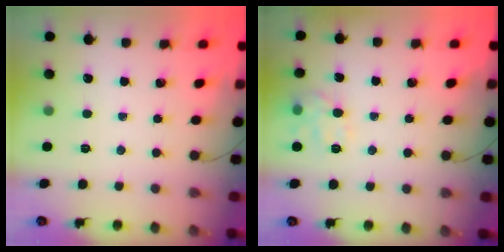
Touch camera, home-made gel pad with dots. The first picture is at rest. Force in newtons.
{"total": 10.4, "press": 10.4, "slide": 0.7}